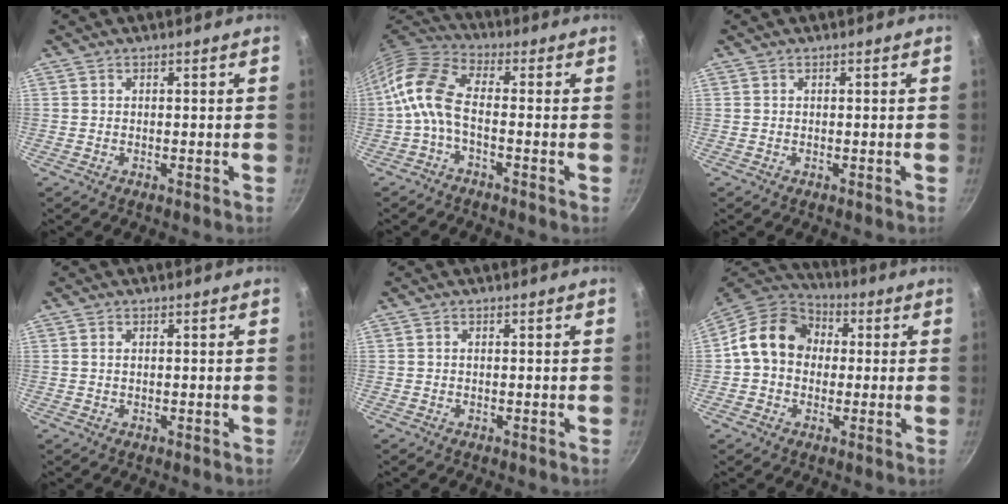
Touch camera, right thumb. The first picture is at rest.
{"total": 8.9, "force": [-2.2, 4.3, 7.4], "torque": [-0.166, 0.033, -0.063]}
{"total": 0.0}
{"total": 0.8, "force": [0.2, 0.5, 0.6], "torque": [-0.011, 0.001, 0.003]}
{"total": 0.0}
{"total": 14.2, "force": [1.4, 11.6, 8.1], "torque": [-0.105, 0.033, 0.006]}